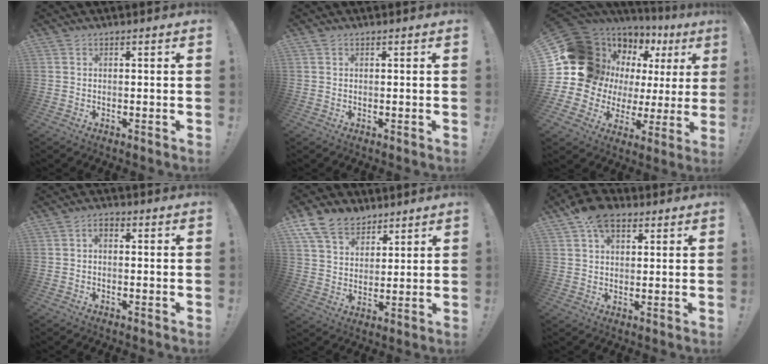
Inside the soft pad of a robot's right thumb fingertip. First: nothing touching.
{"total": 0.6, "force": [0.3, 0.4, 0.3], "torque": [-0.011, 0.004, 0.007]}
{"total": 17.9, "force": [5.9, 13.7, 10.0], "torque": [-0.158, -0.072, 0.149]}
{"total": 2.1, "force": [-0.3, 1.1, 1.7], "torque": [-0.034, 0.008, -0.005]}
{"total": 12.0, "force": [8.3, 7.8, 4.0], "torque": [-0.074, -0.050, 0.163]}
{"total": 9.2, "force": [4.9, 5.5, 5.5], "torque": [-0.094, -0.009, 0.095]}